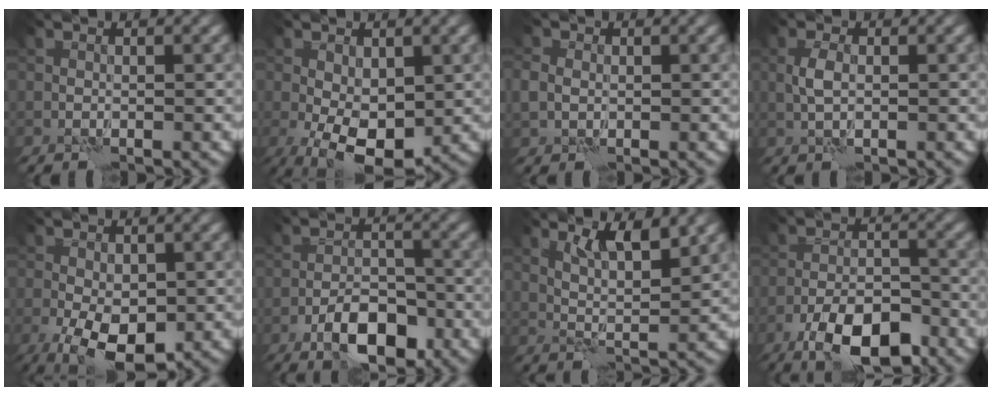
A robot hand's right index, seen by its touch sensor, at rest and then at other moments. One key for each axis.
{"total": 6.6, "fx": -1.4, "fy": 3.7, "fz": 5.4, "tx": -0.107, "ty": -0.015, "tz": -0.022}
{"total": 2.5, "fx": 0.2, "fy": 2.2, "fz": 1.2, "tx": -0.028, "ty": 0.007, "tz": -0.002}
{"total": 1.8, "fx": 0.0, "fy": 0.8, "fz": 1.6, "tx": -0.037, "ty": 0.003, "tz": -0.003}
{"total": 7.0, "fx": -2.6, "fy": 3.4, "fz": 5.5, "tx": -0.100, "ty": -0.009, "tz": -0.046}
{"total": 5.6, "fx": -3.2, "fy": 2.4, "fz": 3.9, "tx": -0.059, "ty": 0.004, "tz": -0.059}
{"total": 3.8, "fx": 2.4, "fy": 0.8, "fz": 2.9, "tx": -0.059, "ty": -0.005, "tz": 0.044}
{"total": 8.0, "fx": -5.3, "fy": 3.0, "fz": 5.3, "tx": -0.084, "ty": 0.001, "tz": -0.095}